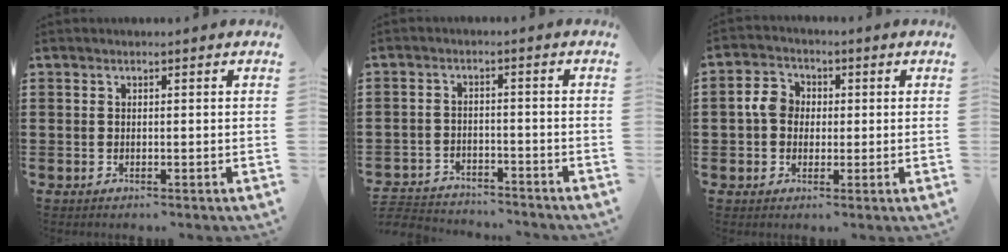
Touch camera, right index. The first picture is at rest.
{"total": 3.5, "force": [-3.5, 0.5, -0.1], "torque": [-0.011, -0.002, -0.077]}
{"total": 4.3, "force": [-0.1, 3.6, 2.3], "torque": [-0.062, 0.009, -0.006]}